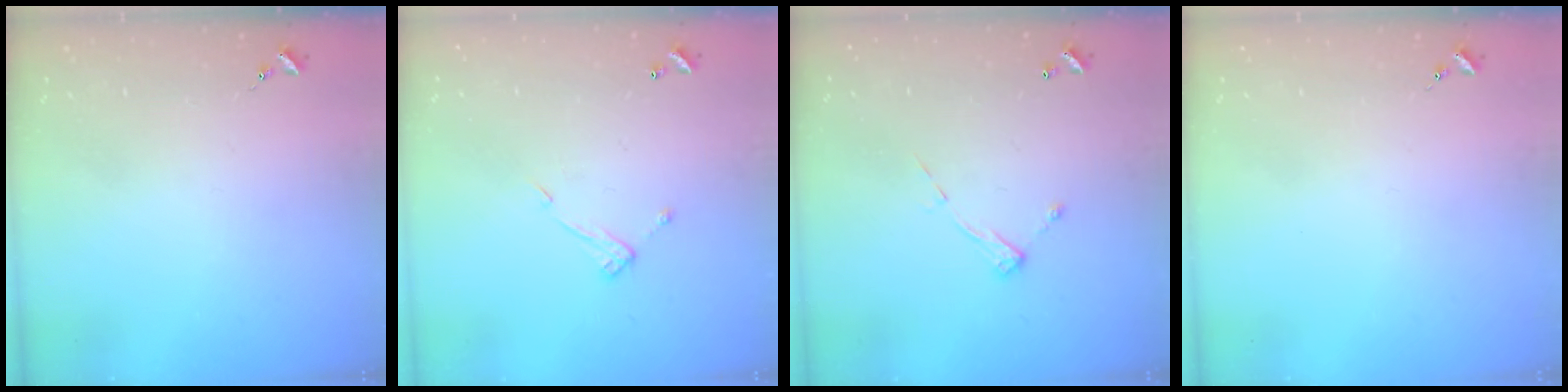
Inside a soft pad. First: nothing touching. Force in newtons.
{"total": 8.2, "press": 8.1, "slide": 0.4}
{"total": 6.3, "press": 6.3, "slide": 0.3}
{"total": 0.0}